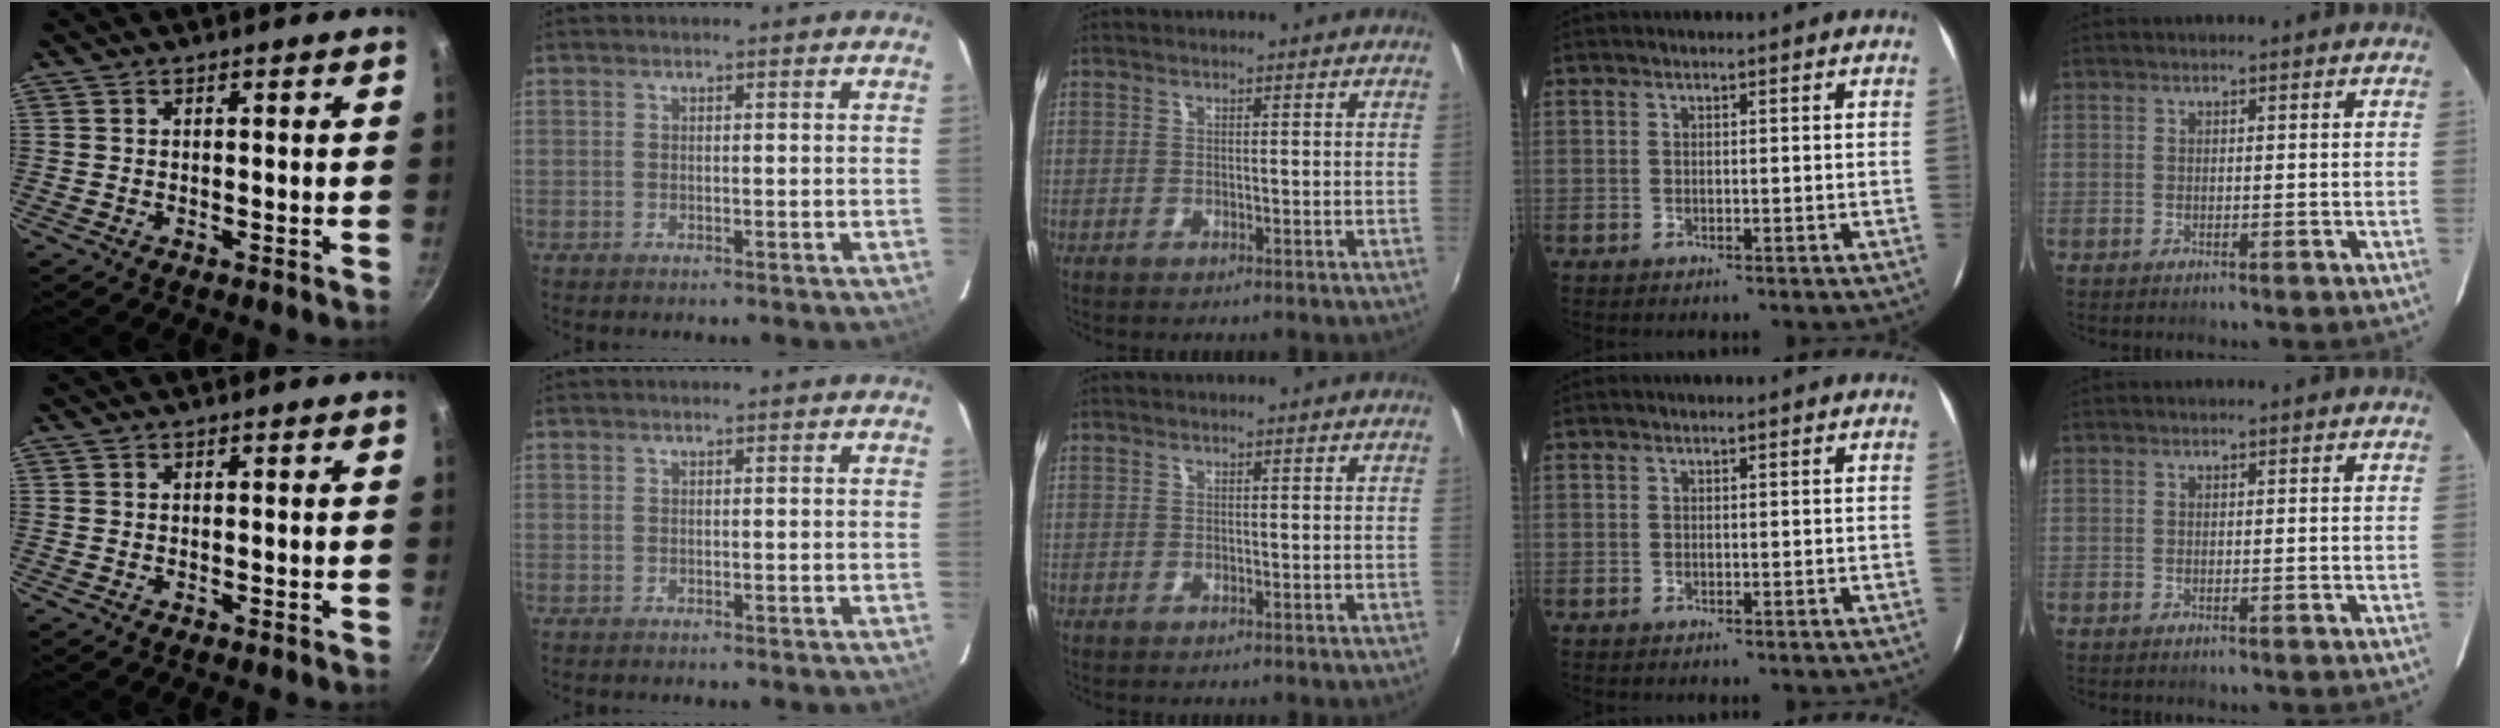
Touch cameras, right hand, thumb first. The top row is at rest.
{}